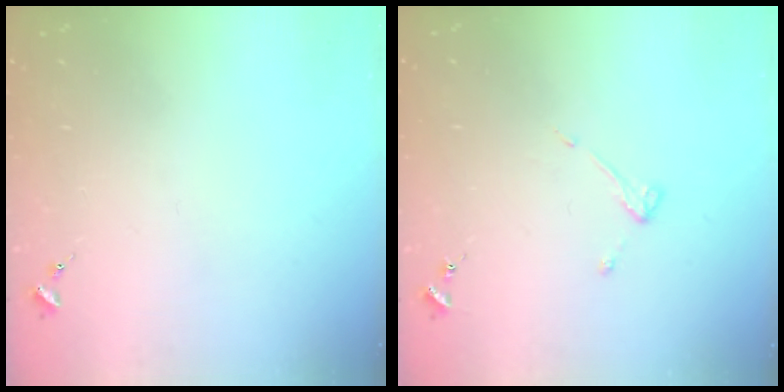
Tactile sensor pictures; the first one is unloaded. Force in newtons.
{"total": 4.3, "press": 4.3, "slide": 0.4}